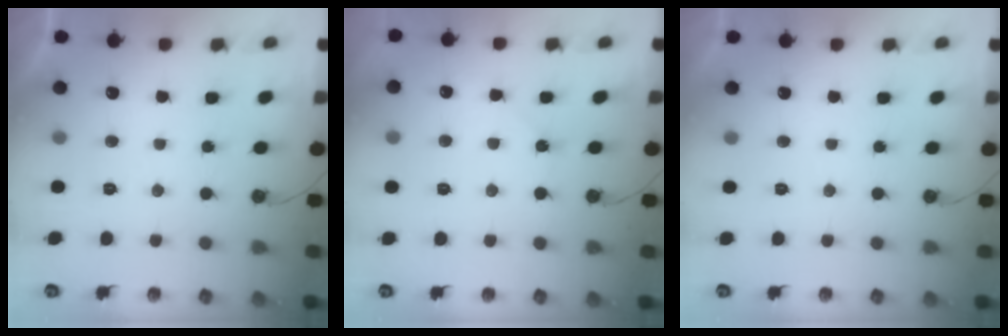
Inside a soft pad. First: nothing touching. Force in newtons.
{"total": 5.5, "press": 5.4, "slide": 1.0}
{"total": 0.0}